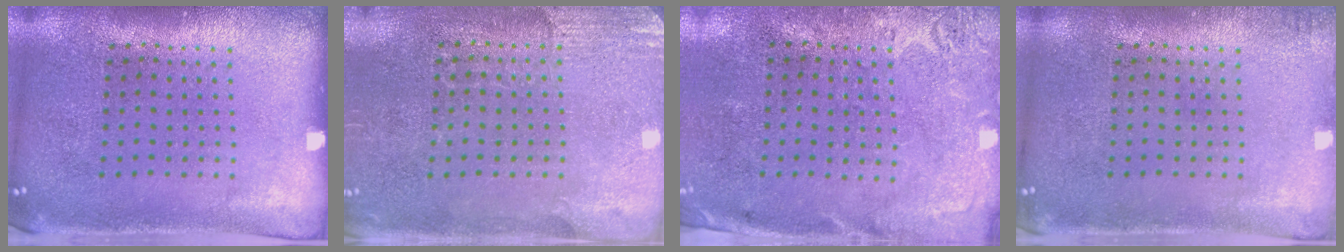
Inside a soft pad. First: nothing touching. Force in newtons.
{"total": 2.8, "press": 2.6, "slide": 1.0}
{"total": 2.8, "press": 2.2, "slide": 1.8}
{"total": 0.9, "press": 0.9, "slide": 0.2}